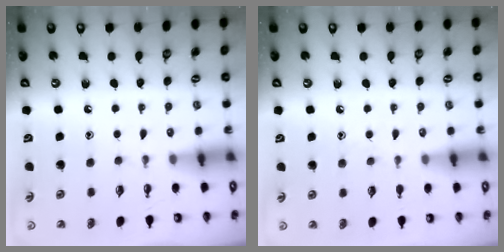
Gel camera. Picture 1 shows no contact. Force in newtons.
{"total": 5.3, "press": 5.3, "slide": 0.7}